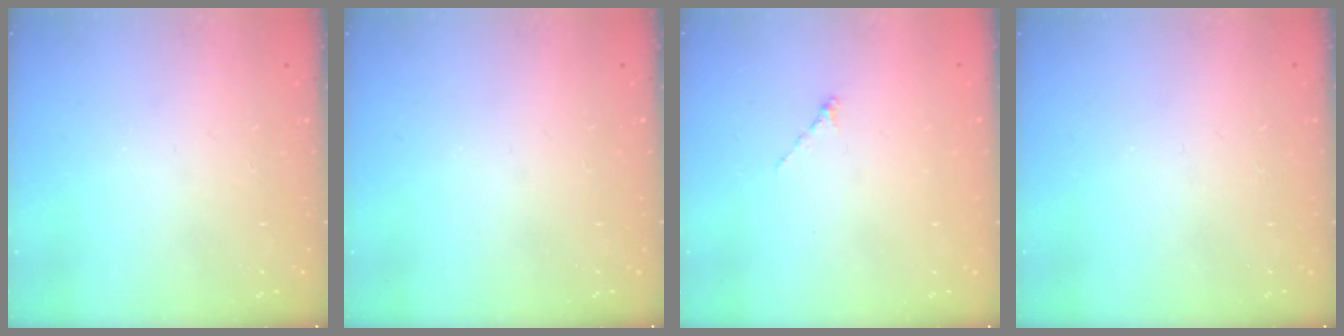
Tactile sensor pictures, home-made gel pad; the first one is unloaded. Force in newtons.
{"total": 0.0}
{"total": 0.0}
{"total": 0.0}